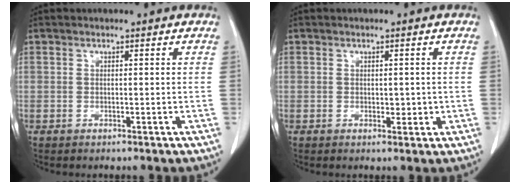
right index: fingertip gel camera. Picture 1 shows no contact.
{"total": 1.7, "force": [0.0, 1.0, 1.4], "torque": [-0.014, -0.001, 0.002]}